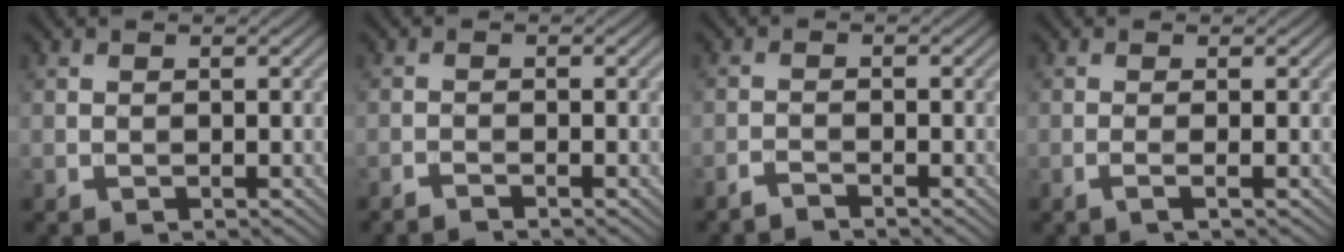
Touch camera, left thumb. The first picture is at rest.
{"total": 1.3, "force": [-1.1, 0.0, 0.7], "torque": [-0.007, 0.000, -0.029]}
{"total": 1.8, "force": [-1.6, 0.1, 0.7], "torque": [-0.011, -0.003, -0.042]}
{"total": 1.5, "force": [-0.4, 0.1, 1.5], "torque": [-0.026, 0.003, -0.017]}